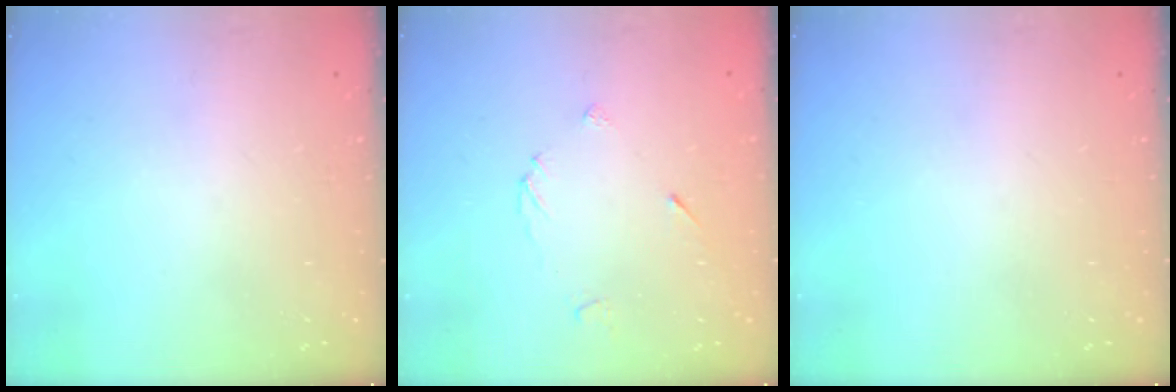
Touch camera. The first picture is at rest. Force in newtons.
{"total": 4.0, "press": 4.0, "slide": 0.5}
{"total": 0.0}